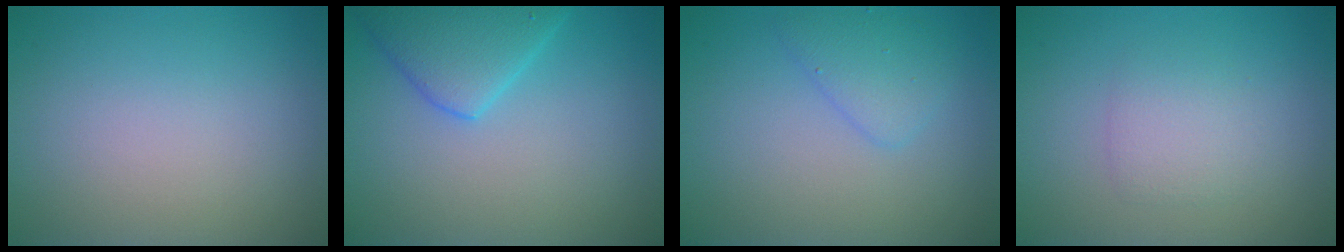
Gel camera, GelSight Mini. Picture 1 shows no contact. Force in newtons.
{"total": 4.2, "press": 4.2, "slide": 0.2}
{"total": 2.1, "press": 2.1, "slide": 0.2}
{"total": 1.9, "press": 1.9, "slide": 0.1}